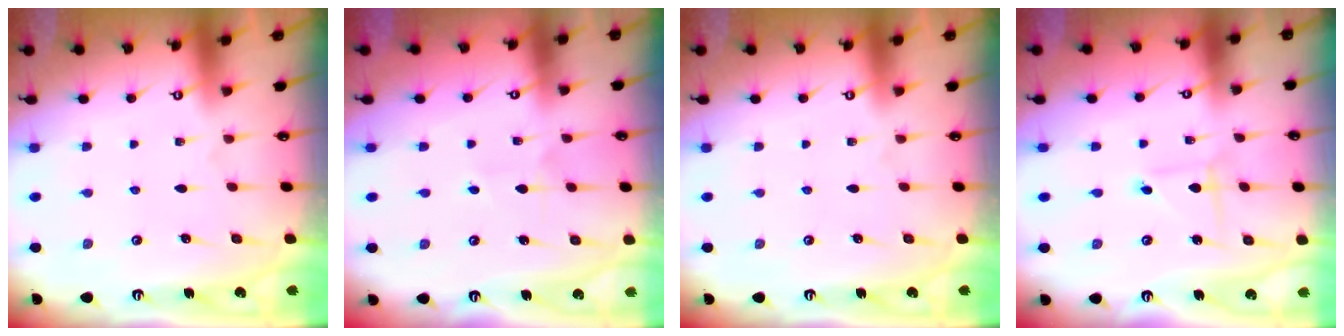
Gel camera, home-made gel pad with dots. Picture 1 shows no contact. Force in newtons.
{"total": 4.5, "press": 4.5, "slide": 0.4}
{"total": 0.0}
{"total": 1.4, "press": 1.3, "slide": 0.1}